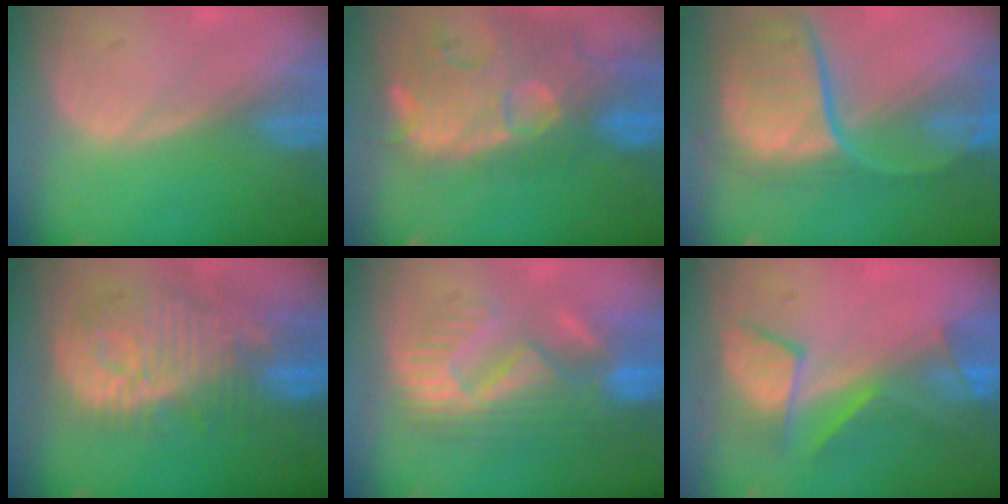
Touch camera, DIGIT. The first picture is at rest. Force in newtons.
{"total": 14.6, "press": 11.8, "slide": 8.6}
{"total": 12.0, "press": 9.9, "slide": 6.7}
{"total": 12.2, "press": 11.0, "slide": 5.1}
{"total": 10.9, "press": 9.7, "slide": 4.8}
{"total": 7.7, "press": 7.3, "slide": 2.5}